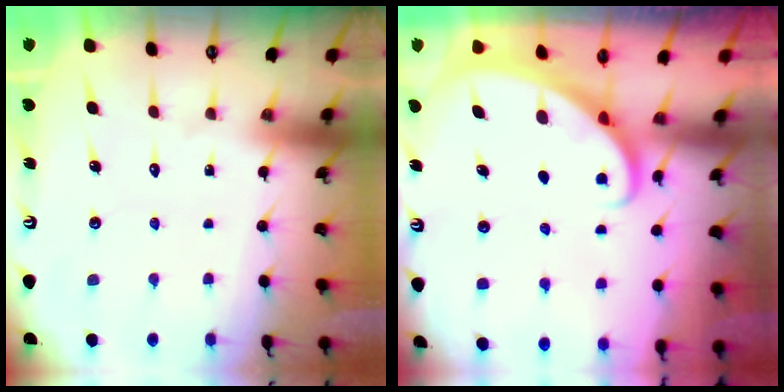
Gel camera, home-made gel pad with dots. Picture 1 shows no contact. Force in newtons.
{"total": 2.7, "press": 2.6, "slide": 0.2}